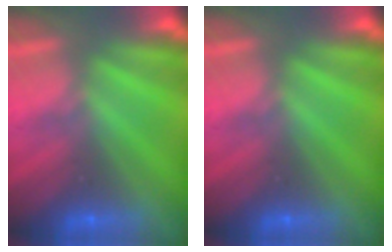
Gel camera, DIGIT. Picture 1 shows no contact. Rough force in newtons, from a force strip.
{"total": 0.0}